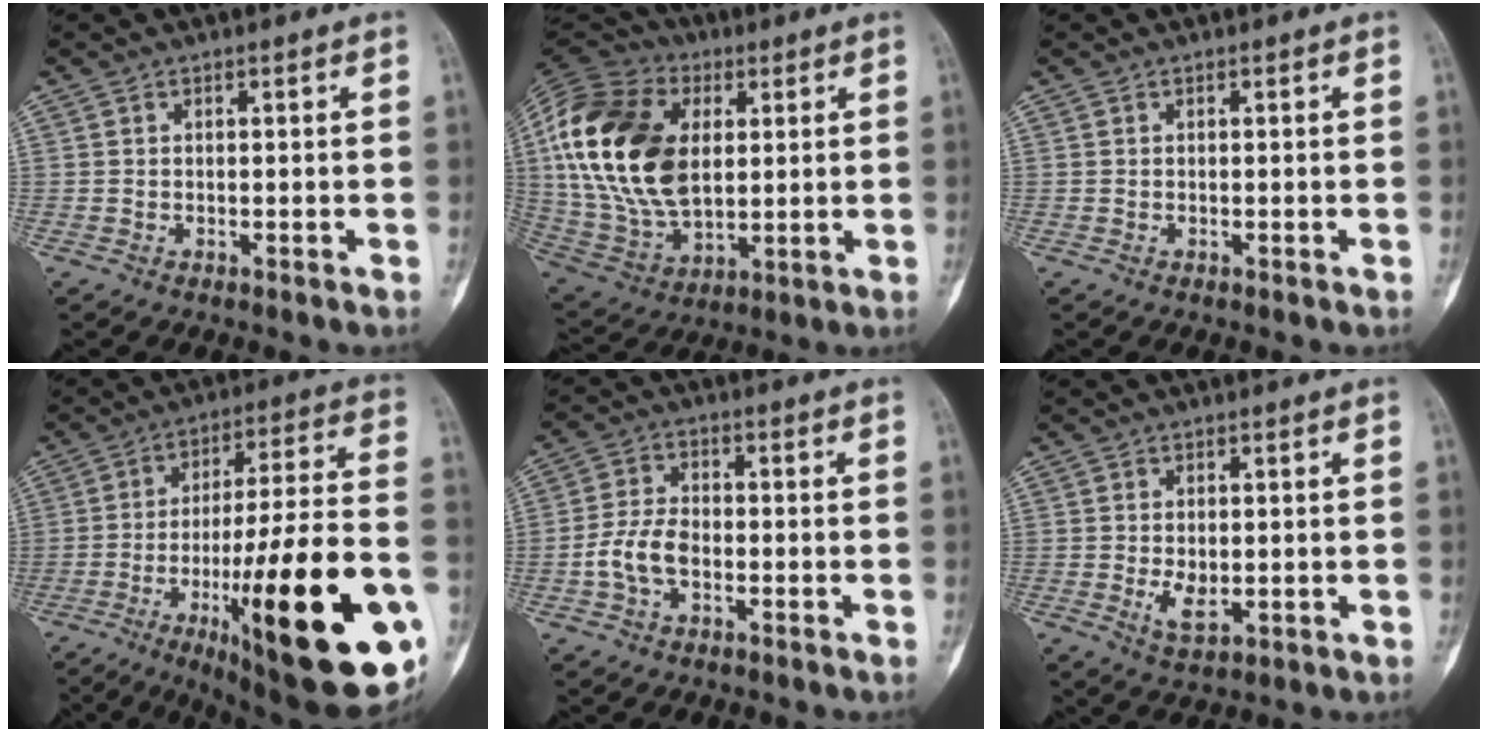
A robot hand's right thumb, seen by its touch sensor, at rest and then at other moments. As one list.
[{"total": 26.1, "force": [4.5, 16.5, 19.7], "torque": [-0.395, -0.014, 0.083]}, {"total": 0.0}, {"total": 32.3, "force": [-11.4, 7.5, 29.3], "torque": [-0.396, 0.034, -0.162]}, {"total": 6.6, "force": [-2.0, 4.0, 4.9], "torque": [-0.102, 0.022, -0.043]}, {"total": 4.4, "force": [-0.5, 2.5, 3.6], "torque": [-0.060, -0.008, -0.002]}]